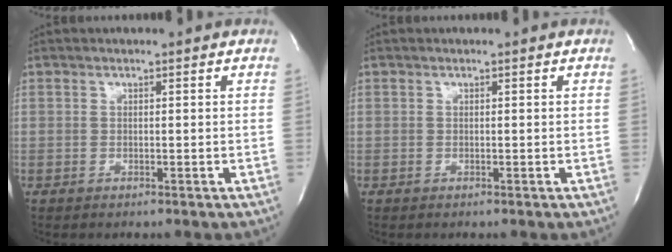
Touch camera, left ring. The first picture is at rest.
{"total": 0.0}